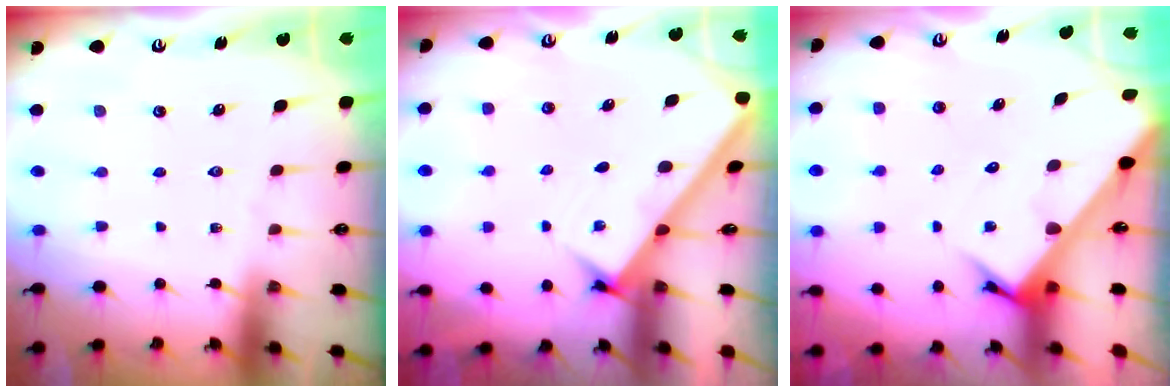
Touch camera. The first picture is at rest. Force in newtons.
{"total": 2.4, "press": 2.4, "slide": 0.2}
{"total": 3.8, "press": 3.8, "slide": 0.2}